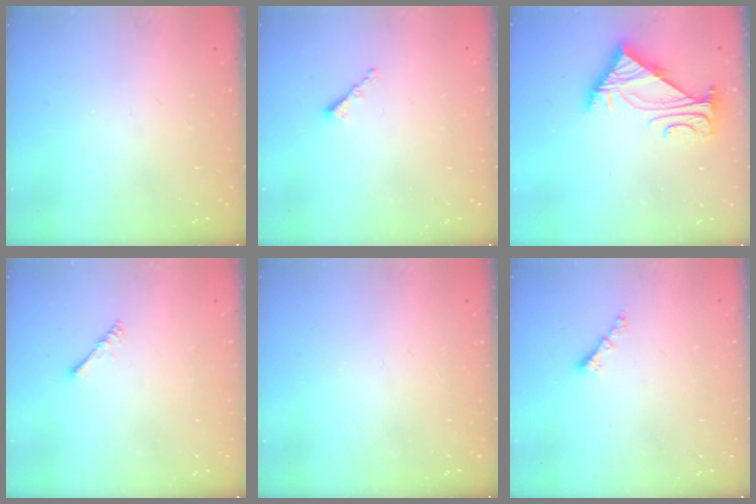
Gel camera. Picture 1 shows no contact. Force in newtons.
{"total": 1.2, "press": 1.1, "slide": 0.5}
{"total": 5.8, "press": 5.7, "slide": 0.9}
{"total": 1.7, "press": 1.6, "slide": 0.4}
{"total": 0.0}
{"total": 1.8, "press": 1.8, "slide": 0.2}